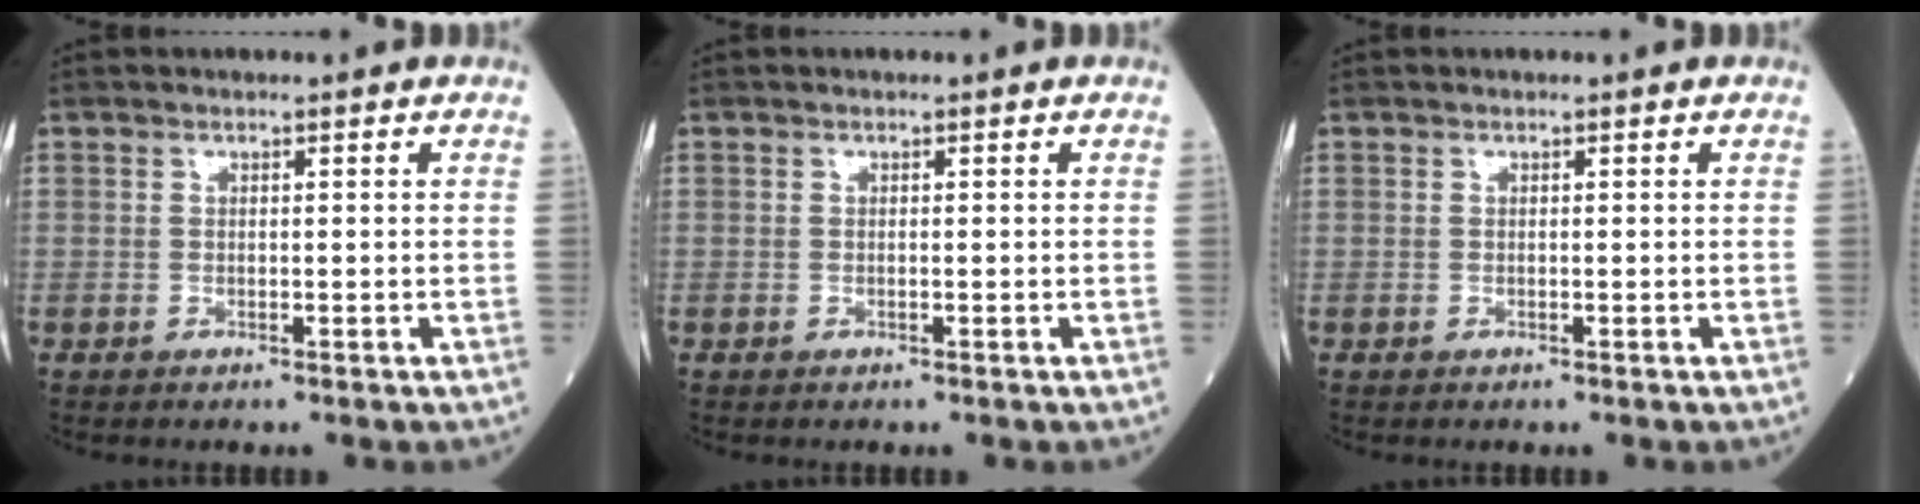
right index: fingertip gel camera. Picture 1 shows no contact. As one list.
[{"total": 0.0}, {"total": 0.0}]